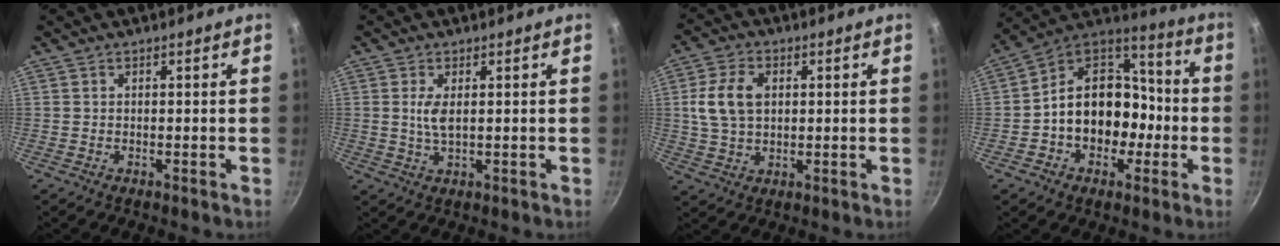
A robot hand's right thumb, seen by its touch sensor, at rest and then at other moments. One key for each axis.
{"total": 3.3, "fx": 0.7, "fy": 1.3, "fz": 3.0, "tx": -0.060, "ty": -0.005, "tz": 0.014}
{"total": 9.1, "fx": 1.6, "fy": 6.1, "fz": 6.5, "tx": -0.116, "ty": 0.007, "tz": 0.028}
{"total": 17.3, "fx": -3.5, "fy": 13.4, "fz": 10.4, "tx": -0.120, "ty": 0.061, "tz": -0.067}